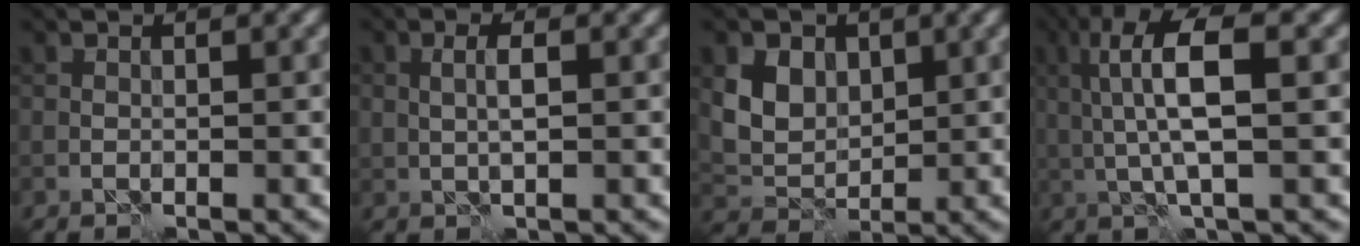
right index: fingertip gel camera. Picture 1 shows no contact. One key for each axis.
{"total": 1.7, "fx": 0.3, "fy": 0.5, "fz": 1.6, "tx": -0.031, "ty": 0.002, "tz": 0.006}
{"total": 4.6, "fx": 1.8, "fy": 3.6, "fz": 2.3, "tx": -0.058, "ty": -0.008, "tz": 0.040}
{"total": 7.0, "fx": 1.3, "fy": 1.9, "fz": 6.6, "tx": -0.134, "ty": 0.007, "tz": 0.023}